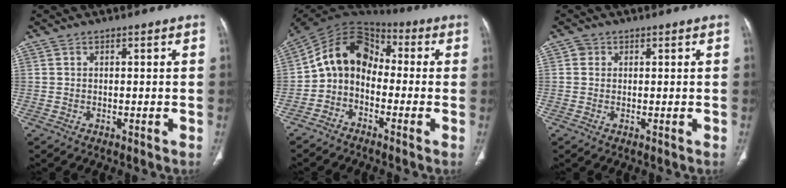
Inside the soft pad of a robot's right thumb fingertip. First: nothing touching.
{"total": 11.6, "force": [-1.9, 9.0, 7.1], "torque": [-0.106, 0.067, -0.054]}
{"total": 1.2, "force": [0.3, 1.2, 0.3], "torque": [0.004, 0.001, 0.001]}